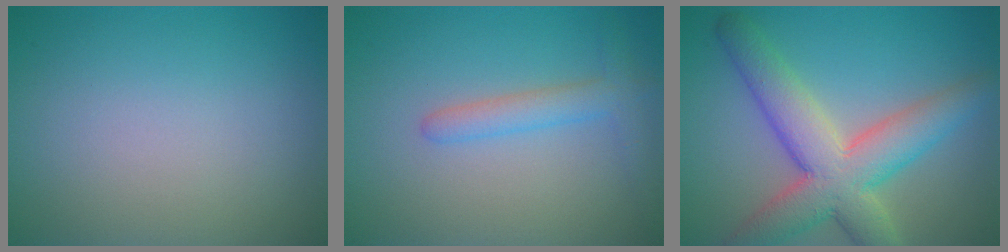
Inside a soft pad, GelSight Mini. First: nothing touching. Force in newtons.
{"total": 2.5, "press": 2.5, "slide": 0.2}
{"total": 8.0, "press": 8.0, "slide": 0.5}